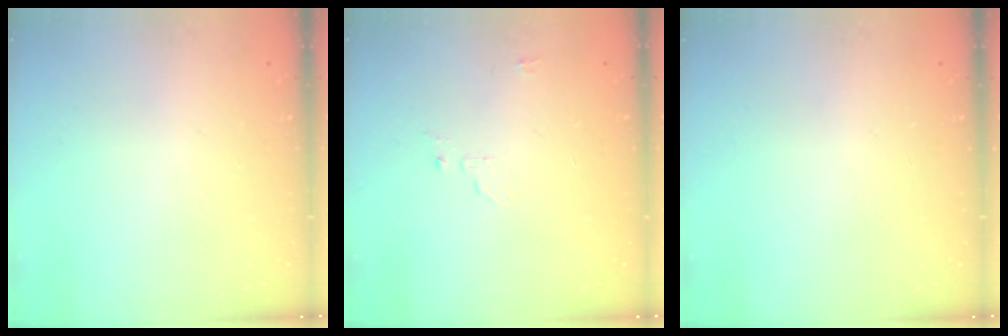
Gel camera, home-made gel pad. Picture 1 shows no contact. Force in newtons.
{"total": 3.9, "press": 3.9, "slide": 0.3}
{"total": 0.0}